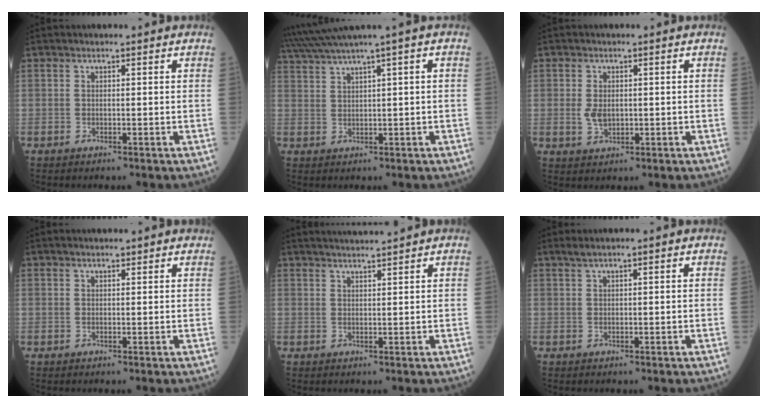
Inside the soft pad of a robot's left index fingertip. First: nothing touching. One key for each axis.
{"total": 5.3, "fx": 4.0, "fy": -1.7, "fz": 3.2, "tx": -0.076, "ty": 0.016, "tz": 0.088}
{"total": 2.7, "fx": 0.0, "fy": 1.9, "fz": 2.0, "tx": -0.043, "ty": -0.002, "tz": 0.010}
{"total": 3.6, "fx": 3.3, "fy": 0.9, "fz": 1.2, "tx": -0.014, "ty": 0.029, "tz": 0.045}
{"total": 5.3, "fx": 5.0, "fy": -0.7, "fz": 1.6, "tx": -0.027, "ty": 0.022, "tz": 0.083}
{"total": 1.9, "fx": 1.6, "fy": 0.0, "fz": 1.1, "tx": -0.022, "ty": 0.023, "tz": 0.034}